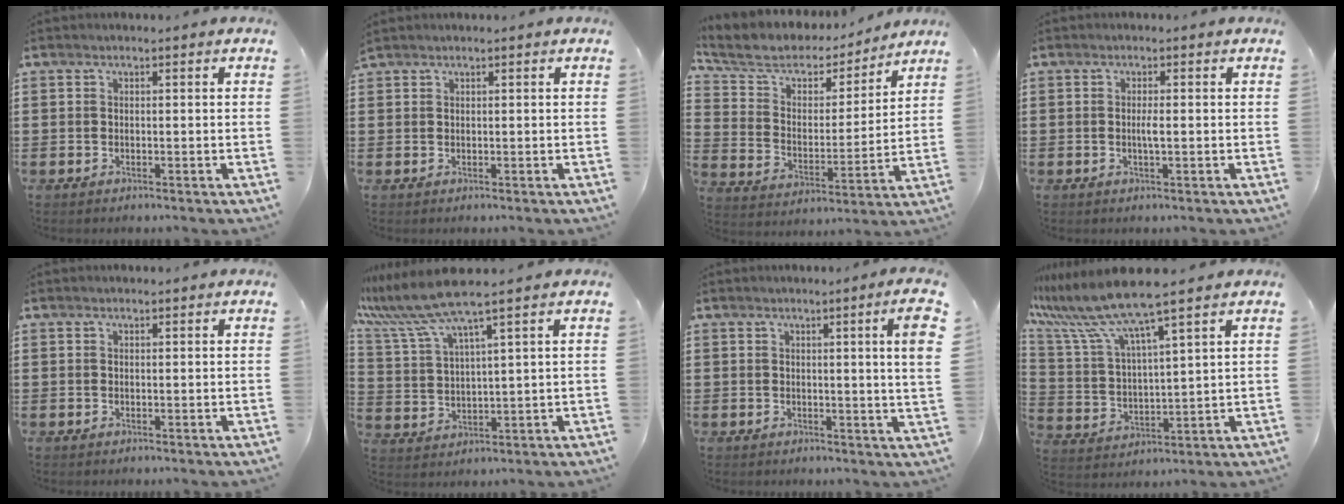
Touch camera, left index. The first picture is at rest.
{"total": 0.8, "force": [0.8, 0.1, 0.1], "torque": [-0.004, -0.001, 0.015]}
{"total": 6.4, "force": [5.4, 2.8, 2.2], "torque": [-0.077, -0.033, 0.088]}
{"total": 1.6, "force": [-0.1, 0.1, 1.6], "torque": [-0.031, -0.002, -0.002]}
{"total": 0.0}
{"total": 7.7, "force": [6.1, -0.3, 4.6], "torque": [-0.126, -0.030, 0.103]}
{"total": 5.3, "force": [2.0, -0.6, 4.9], "torque": [-0.076, -0.013, 0.028]}
{"total": 9.5, "force": [7.9, 0.1, 5.3], "torque": [-0.143, -0.044, 0.131]}